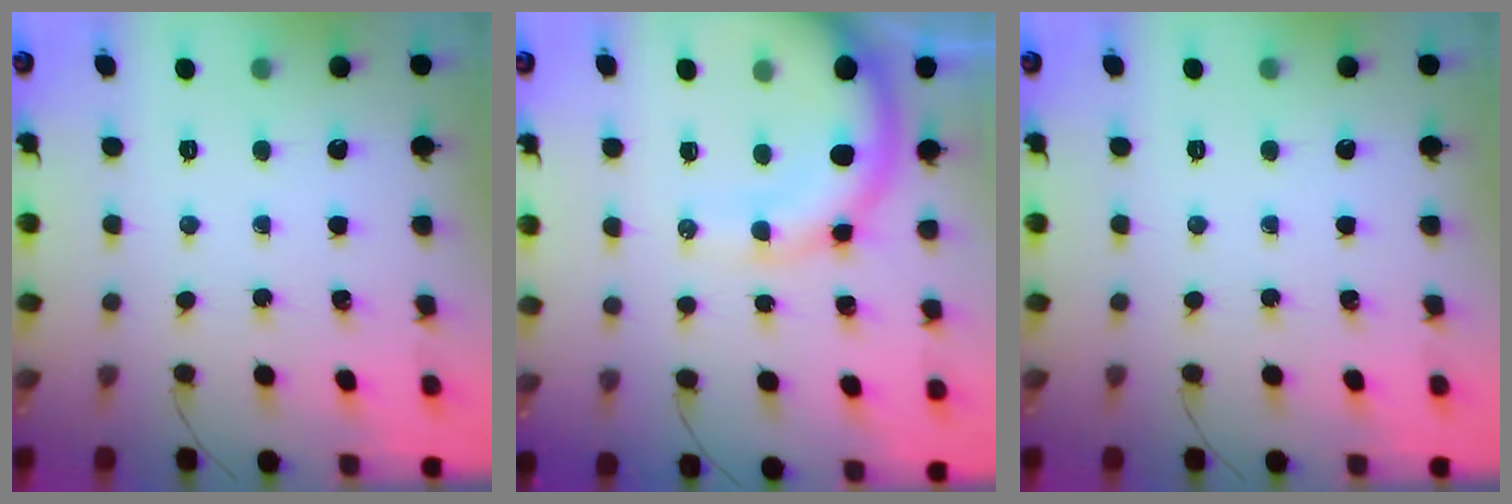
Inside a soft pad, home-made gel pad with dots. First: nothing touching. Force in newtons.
{"total": 12.7, "press": 12.4, "slide": 2.7}
{"total": 0.0}